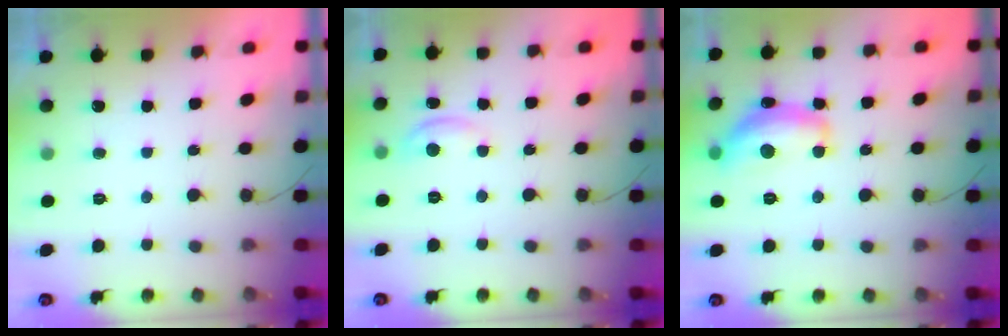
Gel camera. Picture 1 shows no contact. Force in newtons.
{"total": 5.0, "press": 5.0, "slide": 0.2}
{"total": 14.1, "press": 14.0, "slide": 0.8}